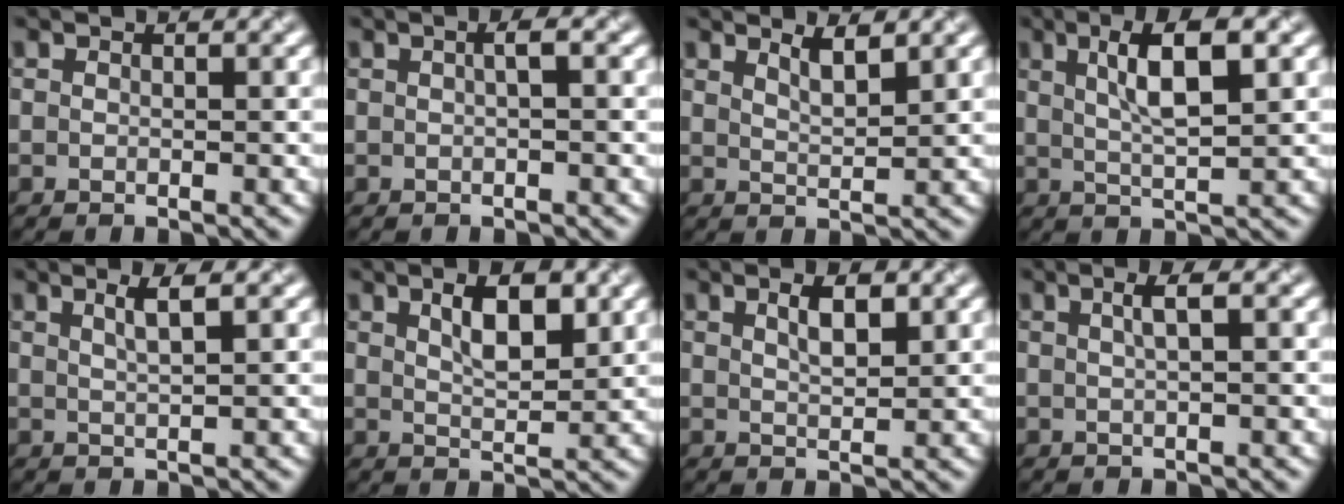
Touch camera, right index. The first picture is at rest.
{"total": 1.7, "force": [0.1, 0.7, 1.6], "torque": [-0.007, 0.013, -0.008]}
{"total": 1.4, "force": [1.1, 0.1, 0.7], "torque": [-0.014, 0.003, 0.029]}
{"total": 4.6, "force": [1.3, 0.7, 4.3], "torque": [-0.086, 0.011, 0.034]}
{"total": 1.4, "force": [0.5, 0.0, 1.2], "torque": [-0.024, 0.009, 0.017]}
{"total": 3.0, "force": [1.4, 0.7, 2.5], "torque": [-0.049, 0.008, 0.034]}
{"total": 1.6, "force": [0.8, 0.3, 1.3], "torque": [-0.026, 0.009, 0.024]}
{"total": 1.4, "force": [0.1, 0.2, 1.3], "torque": [-0.026, 0.011, 0.009]}